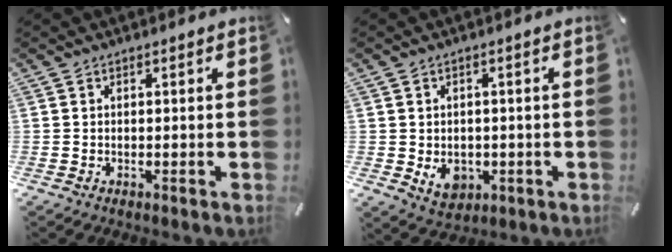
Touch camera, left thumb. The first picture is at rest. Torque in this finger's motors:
{"motor_torque": [0.79, 1.11, 0.77, 0.06, 0.03]}